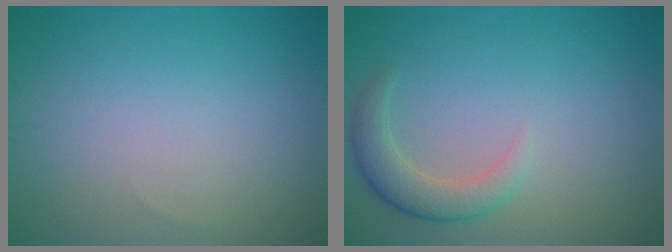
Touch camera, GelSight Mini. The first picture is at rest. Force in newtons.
{"total": 3.0, "press": 3.0, "slide": 0.4}